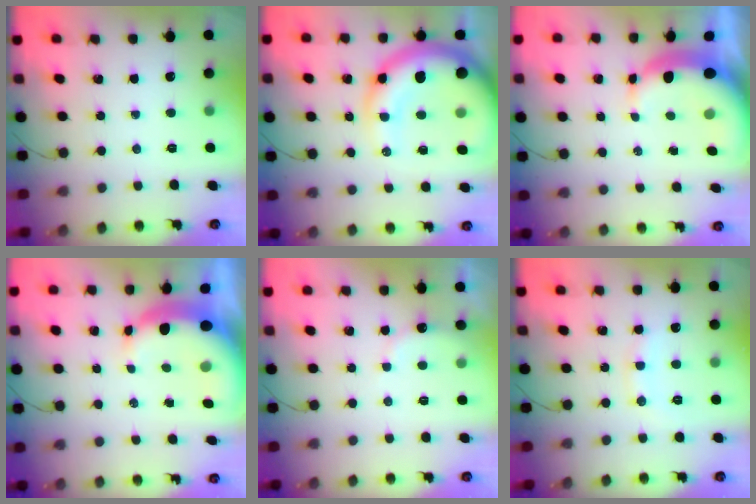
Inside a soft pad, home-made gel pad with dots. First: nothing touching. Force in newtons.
{"total": 19.3, "press": 18.6, "slide": 5.0}
{"total": 8.4, "press": 8.3, "slide": 1.5}
{"total": 10.0, "press": 9.8, "slide": 1.9}
{"total": 7.1, "press": 7.1, "slide": 0.9}
{"total": 7.6, "press": 7.5, "slide": 0.9}